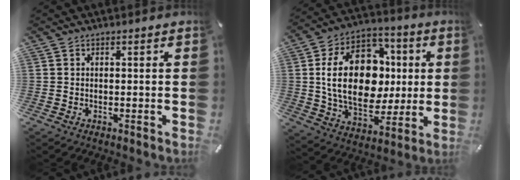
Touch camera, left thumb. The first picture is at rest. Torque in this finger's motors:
{"motor_torque": [1.05, 1.01, 1.97, -0.80, 0.73]}